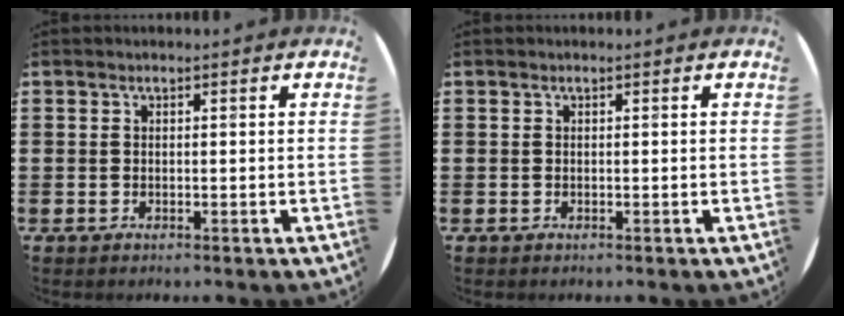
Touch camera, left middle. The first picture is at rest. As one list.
[{"total": 0.0}]